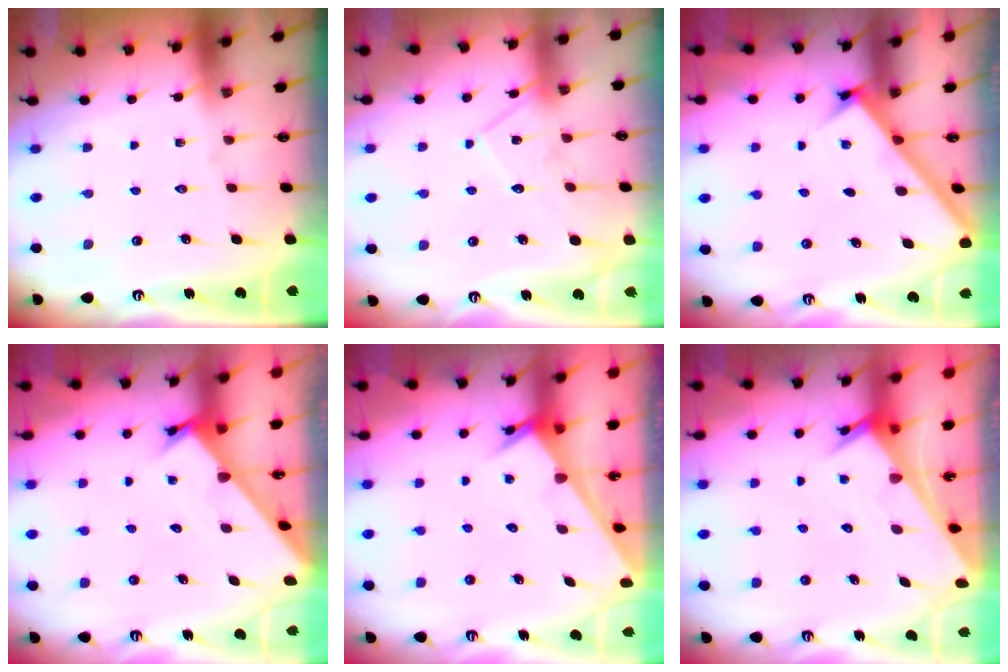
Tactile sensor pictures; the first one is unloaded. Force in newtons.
{"total": 11.5, "press": 11.5, "slide": 0.8}
{"total": 2.6, "press": 2.6, "slide": 0.3}
{"total": 2.3, "press": 2.3, "slide": 0.0}
{"total": 2.5, "press": 2.5, "slide": 0.1}
{"total": 3.3, "press": 3.3, "slide": 0.3}